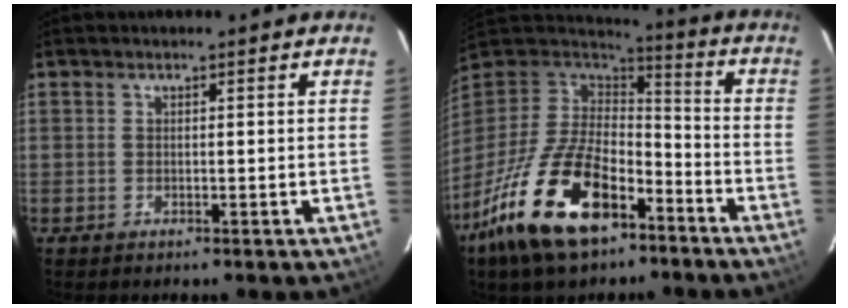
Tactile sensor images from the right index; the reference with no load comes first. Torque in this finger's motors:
{"motor_torque": [1.29, -0.85, 1.05, 0.19]}